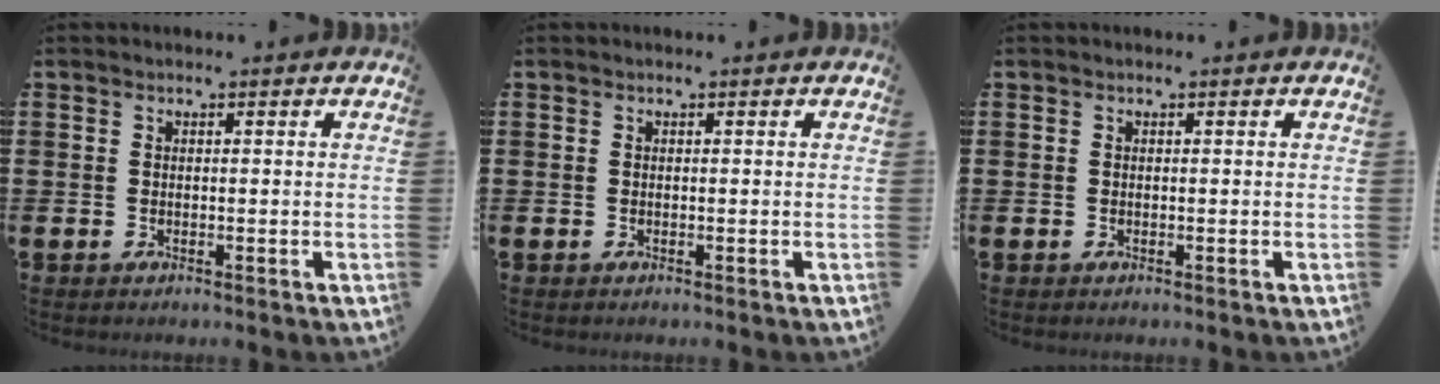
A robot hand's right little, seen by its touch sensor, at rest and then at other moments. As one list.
[{"total": 0.0}, {"total": 0.0}]